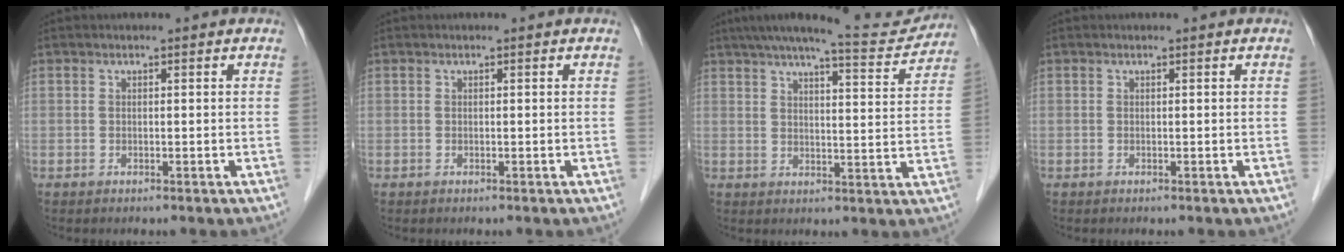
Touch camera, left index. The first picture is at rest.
{"total": 0.0}
{"total": 13.5, "force": [12.3, 1.0, 5.3], "torque": [-0.076, -0.004, 0.158]}
{"total": 0.0}